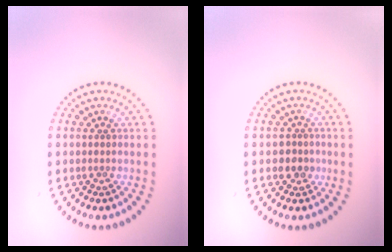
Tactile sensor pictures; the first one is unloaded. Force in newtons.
{"total": 1.7, "press": 1.5, "slide": 0.8}